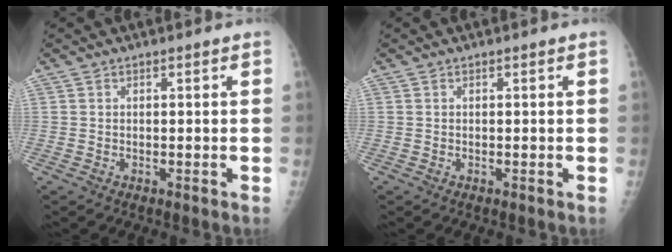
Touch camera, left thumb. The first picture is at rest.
{"total": 0.0}